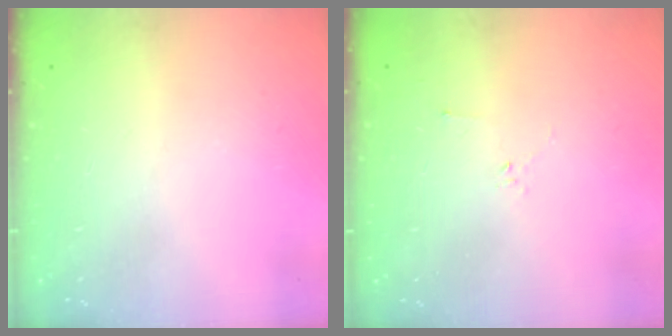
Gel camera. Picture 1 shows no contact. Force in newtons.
{"total": 2.2, "press": 2.1, "slide": 0.7}